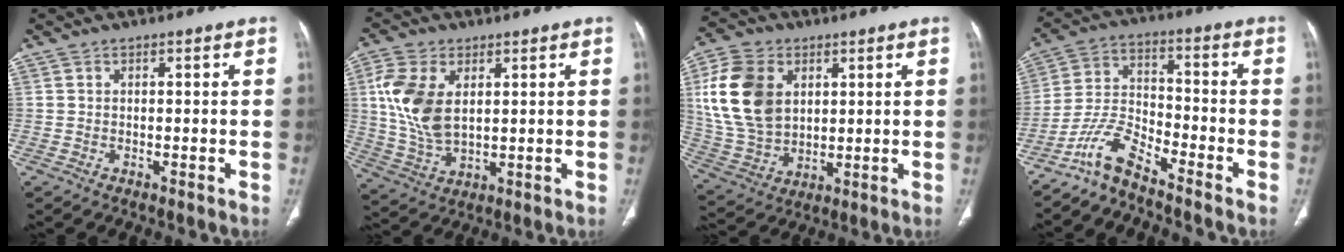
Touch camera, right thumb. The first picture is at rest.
{"total": 12.0, "force": [2.9, 7.1, 9.3], "torque": [-0.193, -0.007, 0.061]}
{"total": 16.7, "force": [4.3, 11.7, 11.1], "torque": [-0.204, -0.008, 0.090]}
{"total": 7.7, "force": [-6.8, 1.3, 3.4], "torque": [-0.075, 0.058, -0.143]}